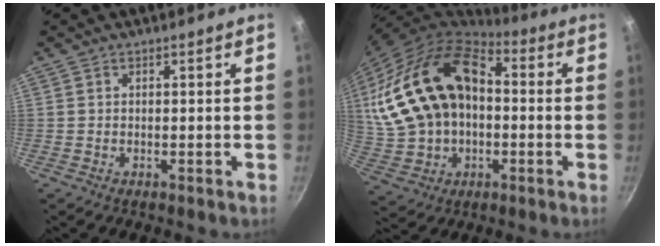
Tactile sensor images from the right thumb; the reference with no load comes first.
{"total": 25.0, "force": [1.8, 17.4, 17.9], "torque": [-0.343, 0.039, 0.042]}